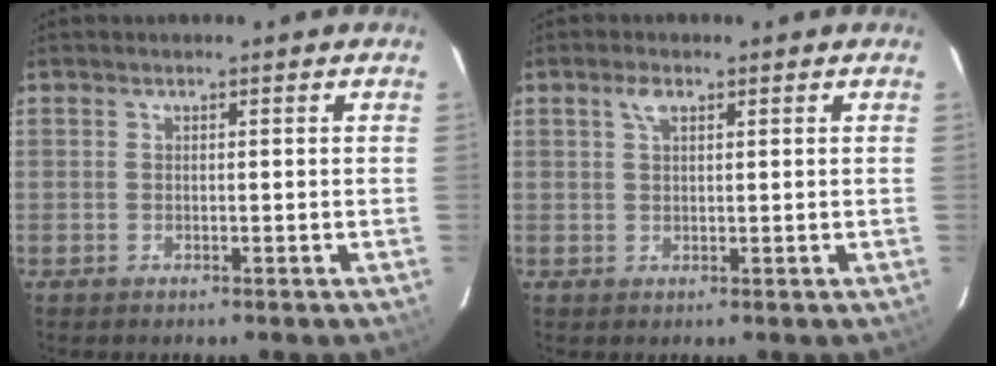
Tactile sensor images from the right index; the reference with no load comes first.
{"total": 2.1, "force": [1.1, 1.0, 1.5], "torque": [-0.031, 0.006, 0.020]}